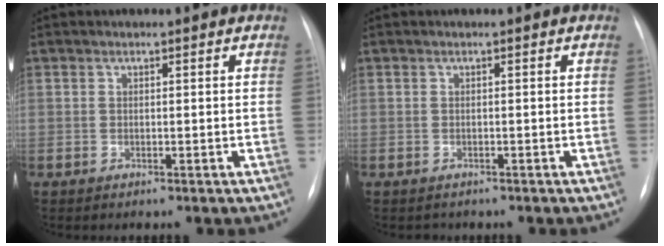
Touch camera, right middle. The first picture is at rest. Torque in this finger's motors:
{"motor_torque": [0.04, 0.02, -0.04, 0.00]}